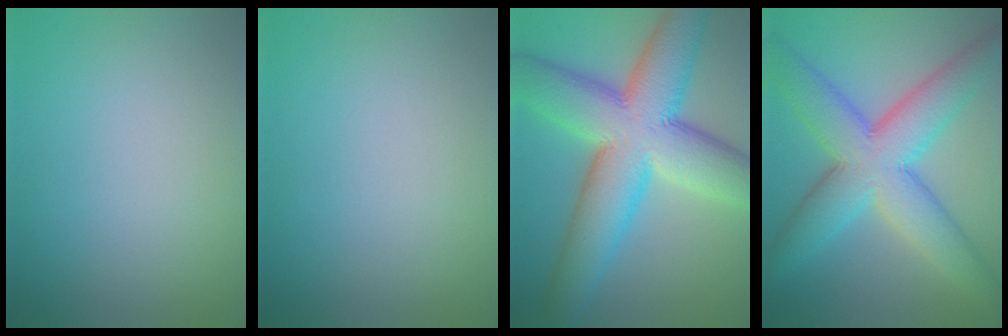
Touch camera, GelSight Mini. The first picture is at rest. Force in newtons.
{"total": 0.0}
{"total": 14.0, "press": 14.0, "slide": 0.5}
{"total": 9.7, "press": 9.7, "slide": 0.2}